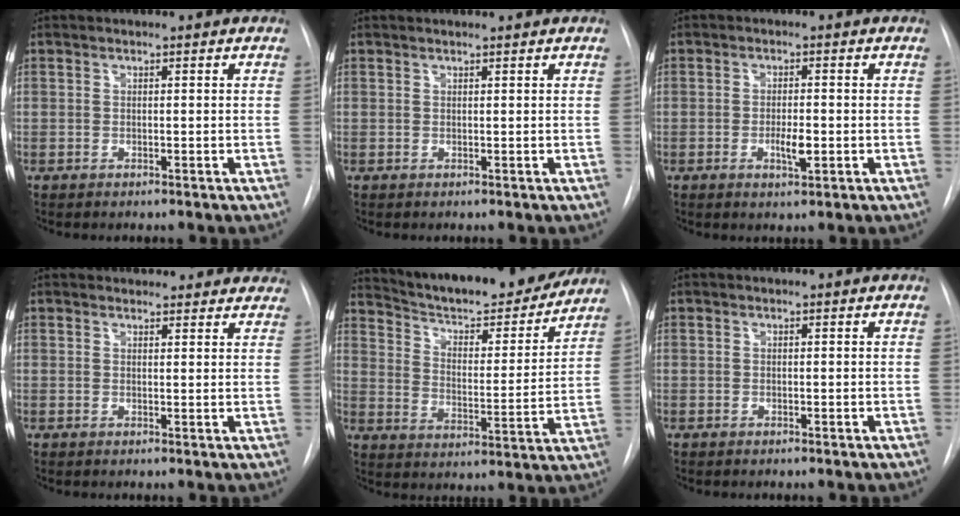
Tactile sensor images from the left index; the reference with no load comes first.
{"total": 1.3, "force": [1.3, -0.1, 0.3], "torque": [-0.005, 0.011, 0.022]}
{"total": 3.1, "force": [-0.8, 0.8, 2.9], "torque": [-0.050, -0.001, -0.011]}
{"total": 12.3, "force": [11.4, 4.0, 2.2], "torque": [0.001, 0.014, 0.118]}
{"total": 20.9, "force": [19.1, 3.4, 7.6], "torque": [-0.120, -0.016, 0.275]}
{"total": 0.0}